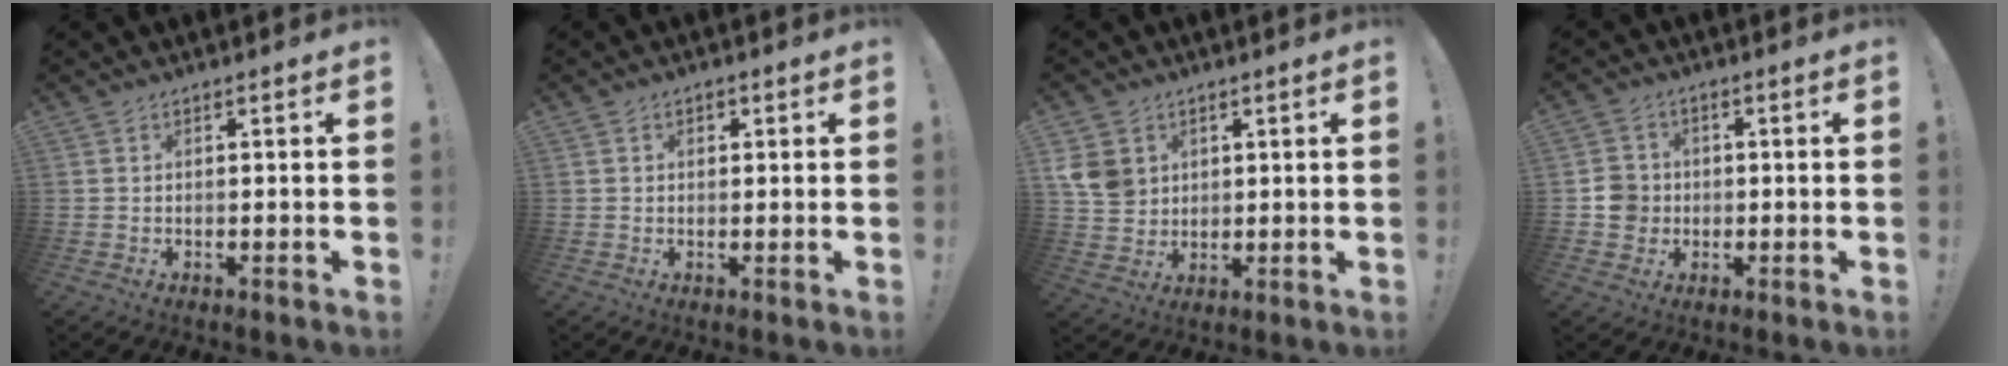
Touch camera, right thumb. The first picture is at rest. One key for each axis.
{"total": 1.5, "fx": 0.2, "fy": 1.3, "fz": 0.6, "tx": -0.004, "ty": 0.002, "tz": 0.002}
{"total": 8.0, "fx": 3.0, "fy": 6.8, "fz": 2.9, "tx": -0.051, "ty": -0.015, "tz": 0.062}
{"total": 6.9, "fx": -0.9, "fy": 6.5, "fz": 2.2, "tx": -0.040, "ty": 0.010, "tz": -0.014}